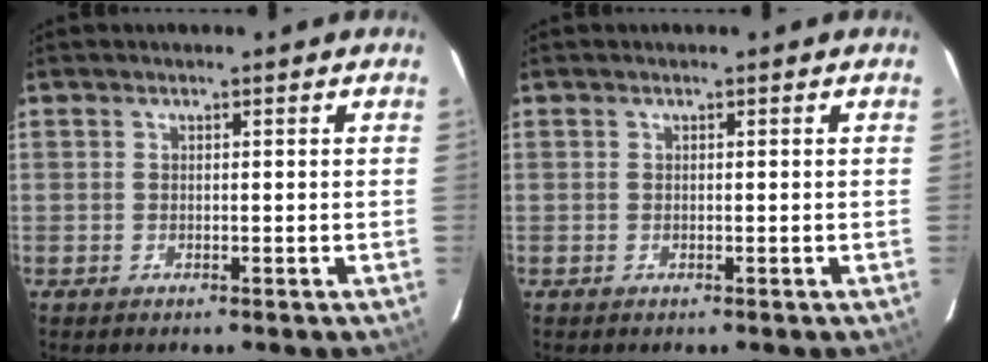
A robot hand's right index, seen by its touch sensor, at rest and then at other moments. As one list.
[{"total": 0.0}]